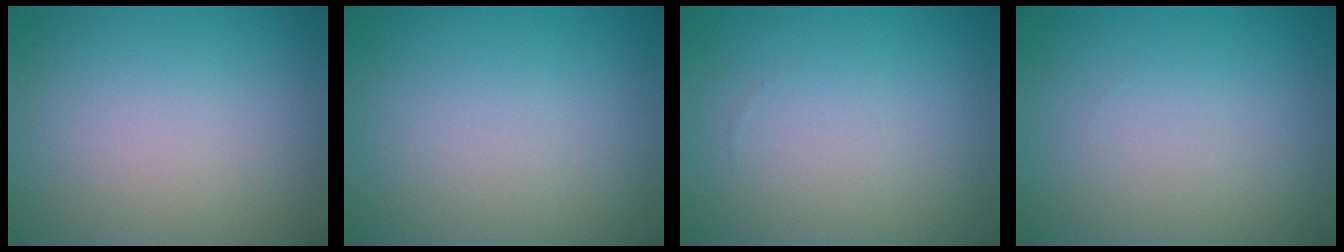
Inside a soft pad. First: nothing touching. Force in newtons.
{"total": 0.0}
{"total": 0.0}
{"total": 0.0}